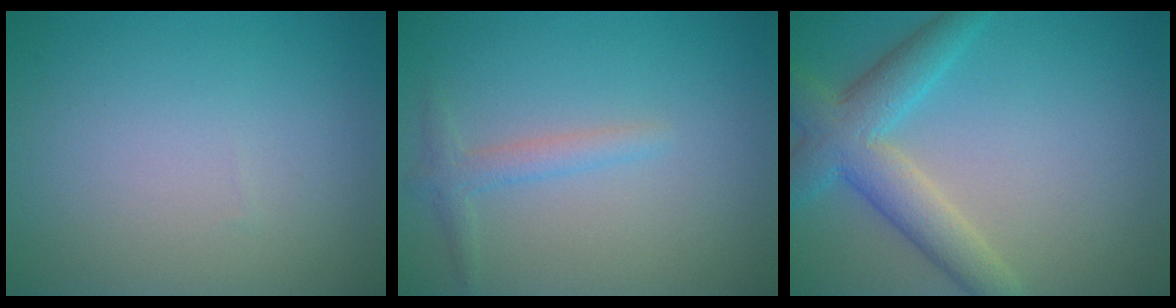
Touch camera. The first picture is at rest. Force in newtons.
{"total": 1.7, "press": 1.7, "slide": 0.1}
{"total": 5.4, "press": 5.4, "slide": 0.2}